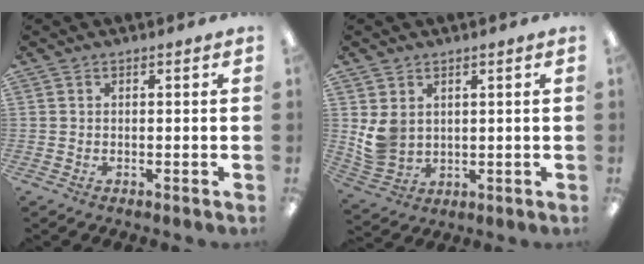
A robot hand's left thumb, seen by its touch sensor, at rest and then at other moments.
{"total": 6.1, "force": [2.4, 5.0, 2.6], "torque": [-0.057, -0.003, 0.050]}